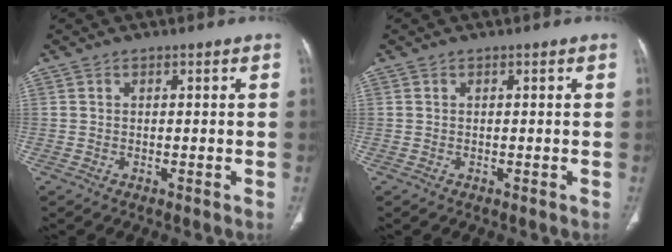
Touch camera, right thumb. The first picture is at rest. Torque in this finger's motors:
{"motor_torque": [-0.02, 0.02, -0.04, 0.00, 0.00]}